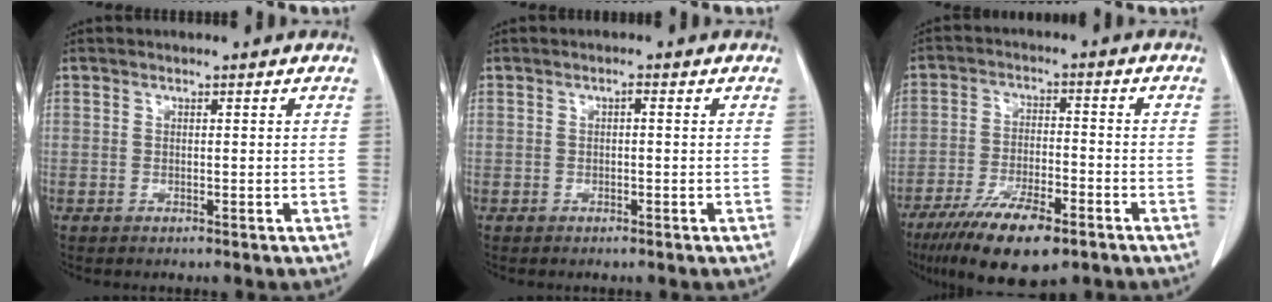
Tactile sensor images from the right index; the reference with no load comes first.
{"total": 0.6, "force": [0.0, 0.2, 0.6], "torque": [-0.010, 0.002, 0.001]}
{"total": 12.1, "force": [-7.9, 3.4, 8.5], "torque": [-0.148, -0.018, -0.134]}